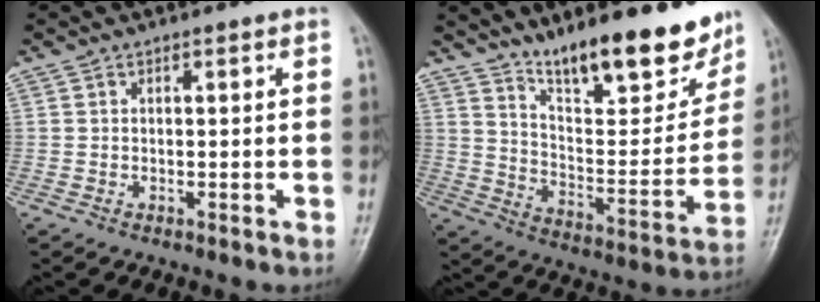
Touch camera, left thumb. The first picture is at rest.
{"total": 18.9, "force": [14.1, 5.6, 11.2], "torque": [-0.124, -0.093, 0.231]}